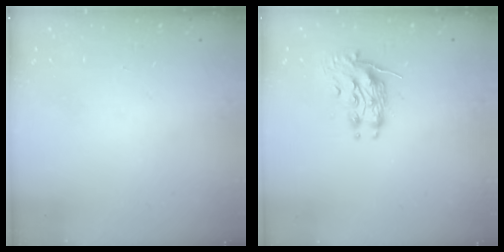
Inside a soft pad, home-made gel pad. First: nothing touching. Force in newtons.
{"total": 9.8, "press": 9.7, "slide": 0.8}